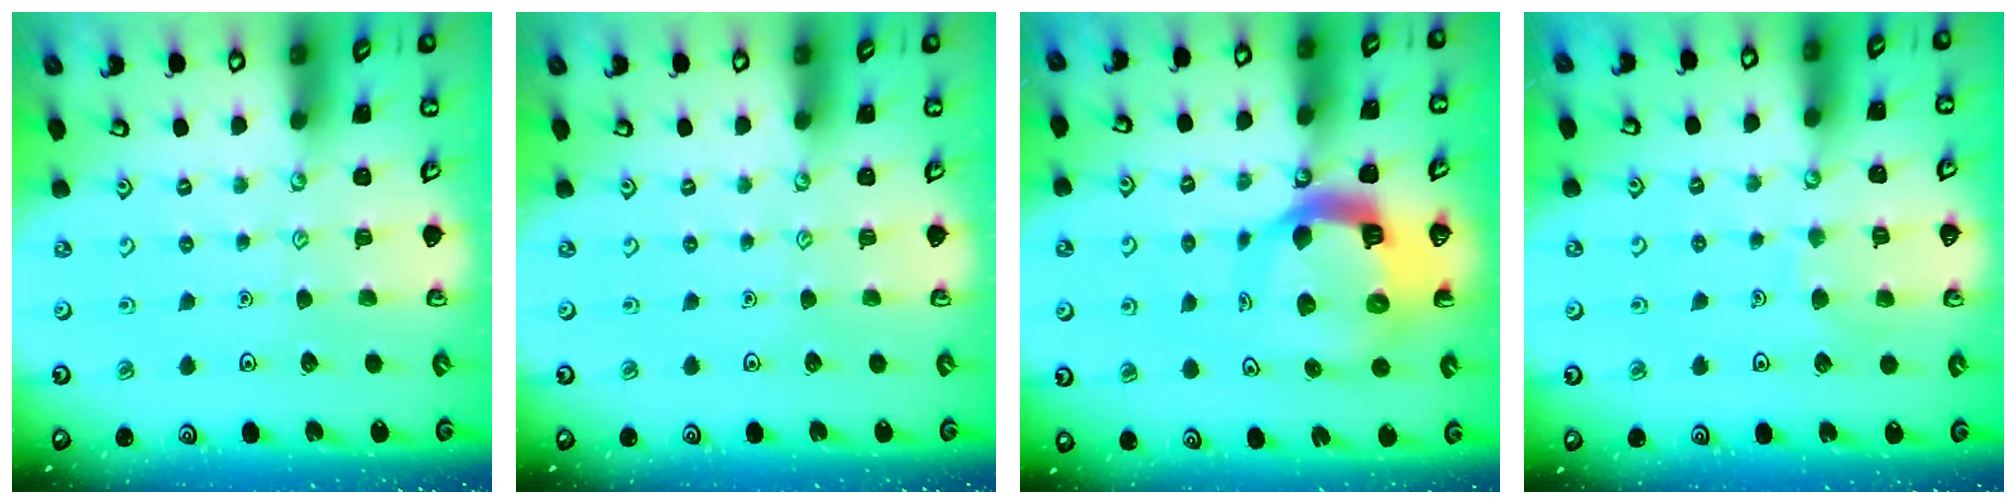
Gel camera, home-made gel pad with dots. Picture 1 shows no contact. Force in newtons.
{"total": 0.0}
{"total": 12.9, "press": 12.8, "slide": 1.6}
{"total": 6.1, "press": 6.1, "slide": 0.3}